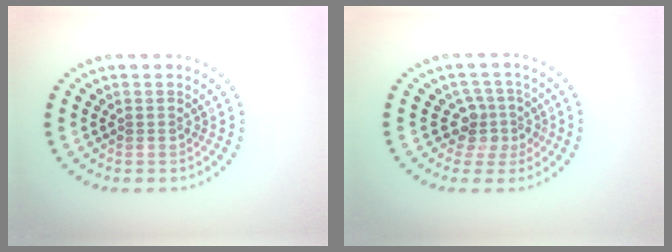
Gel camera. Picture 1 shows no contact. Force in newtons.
{"total": 2.7, "press": 1.9, "slide": 1.9}